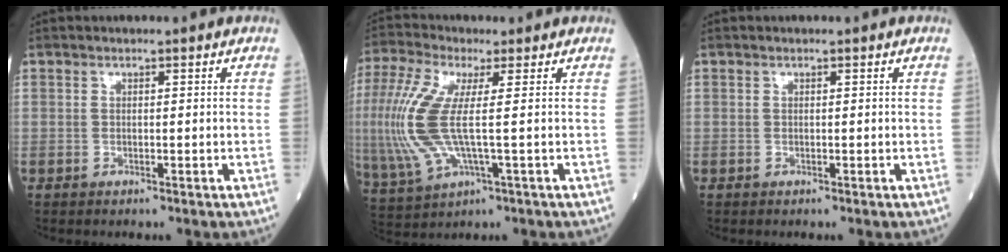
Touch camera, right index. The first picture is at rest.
{"total": 12.9, "force": [0.2, 3.2, 12.5], "torque": [-0.311, 0.000, 0.005]}
{"total": 0.0}